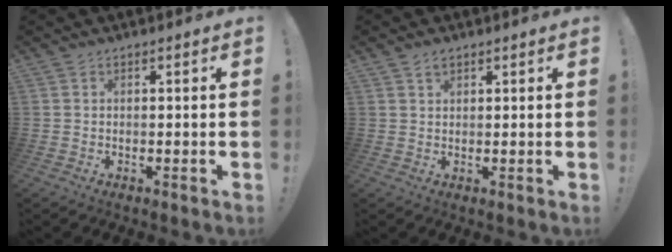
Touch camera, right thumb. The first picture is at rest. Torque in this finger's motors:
{"motor_torque": [-0.22, -0.15, -0.10, 0.44, 0.02]}